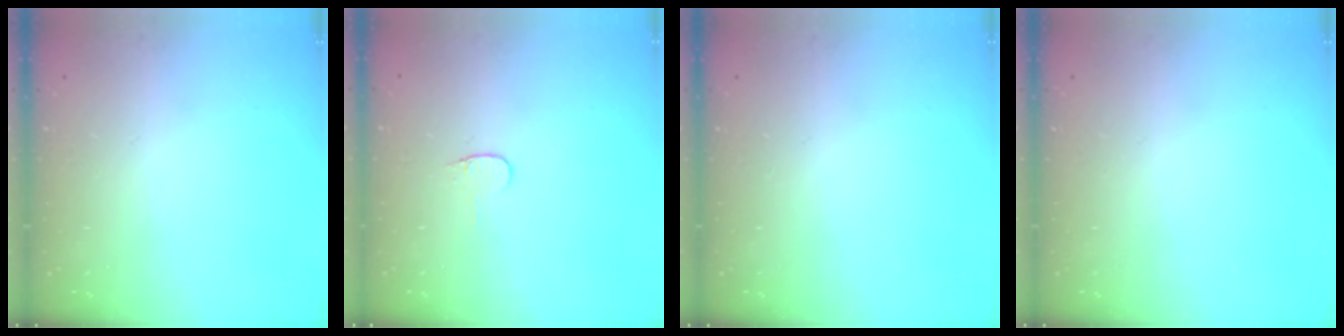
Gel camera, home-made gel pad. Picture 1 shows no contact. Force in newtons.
{"total": 3.2, "press": 3.1, "slide": 0.4}
{"total": 0.0}
{"total": 0.0}